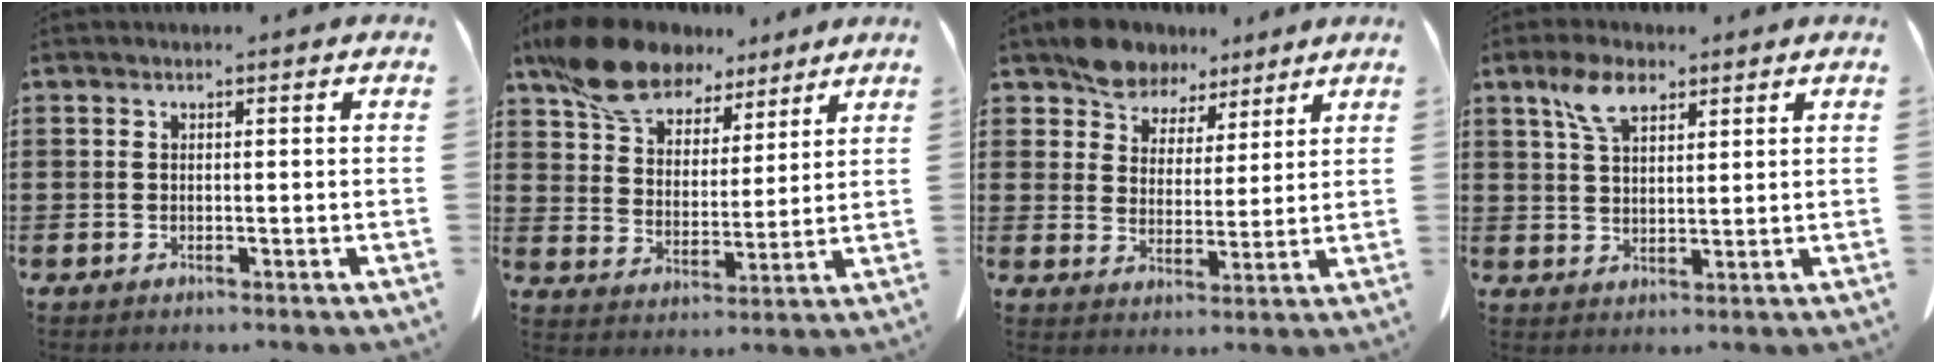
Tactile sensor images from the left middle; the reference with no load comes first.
{"total": 11.2, "force": [9.2, 4.9, 4.3], "torque": [-0.118, -0.030, 0.175]}
{"total": 7.2, "force": [6.1, 3.7, 1.1], "torque": [-0.046, -0.016, 0.118]}
{"total": 6.0, "force": [3.6, 2.7, 3.9], "torque": [-0.089, 0.007, 0.067]}